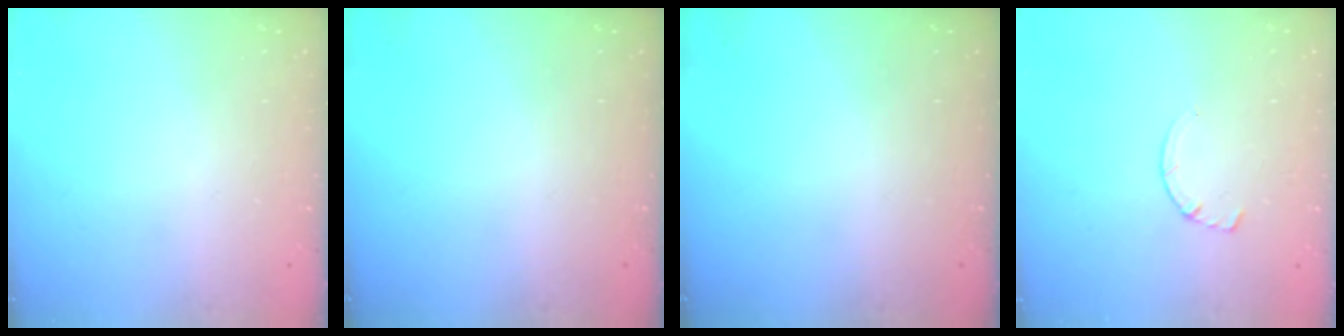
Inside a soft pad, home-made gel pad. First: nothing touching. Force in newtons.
{"total": 0.0}
{"total": 0.0}
{"total": 2.9, "press": 2.9, "slide": 0.4}